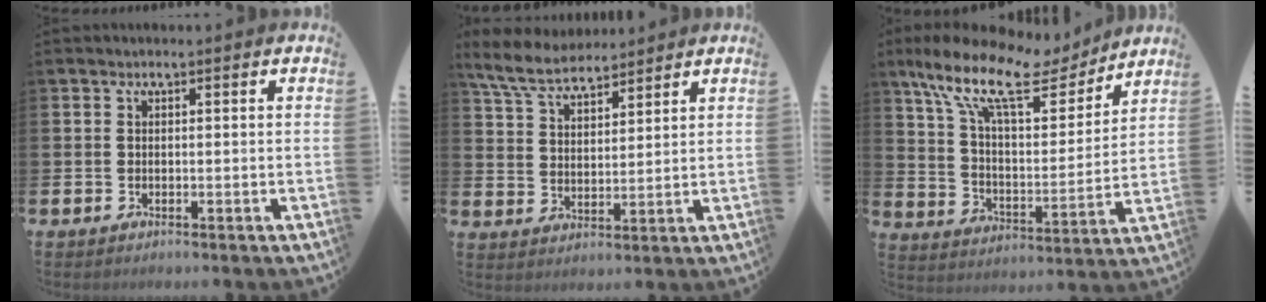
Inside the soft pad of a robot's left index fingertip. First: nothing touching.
{"total": 7.0, "force": [6.5, 1.8, 2.0], "torque": [-0.066, -0.021, 0.120]}
{"total": 14.2, "force": [10.8, 5.1, 7.7], "torque": [-0.177, -0.057, 0.185]}